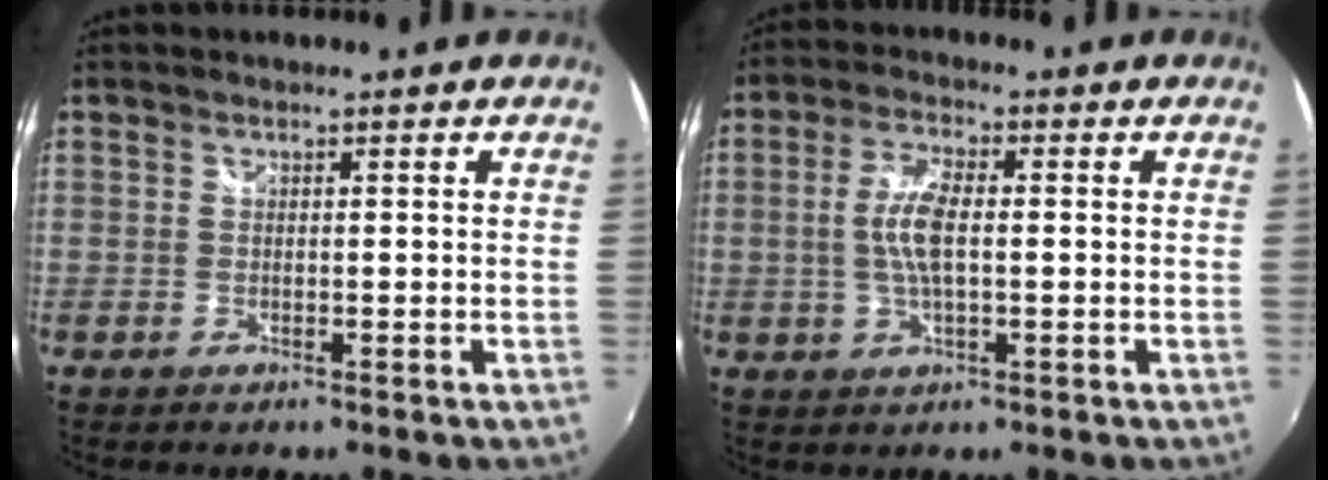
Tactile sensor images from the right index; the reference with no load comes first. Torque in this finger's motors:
{"motor_torque": [0.77, 0.20, 0.57, 0.15]}